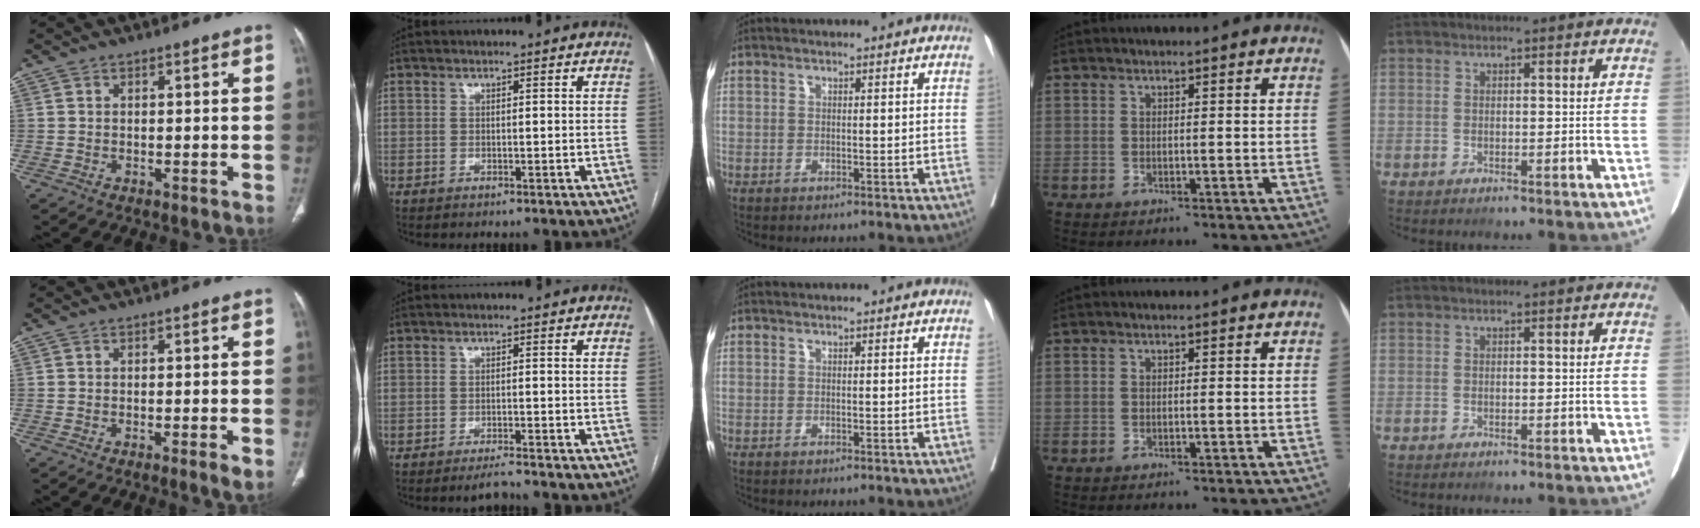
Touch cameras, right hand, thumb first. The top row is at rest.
{"thumb": {"total": 2.3, "force": [-0.9, 0.2, 2.1], "torque": [-0.033, -0.005, -0.015]}, "index": {"total": 2.3, "force": [-2.1, -0.1, 0.9], "torque": [-0.017, -0.008, -0.035]}}